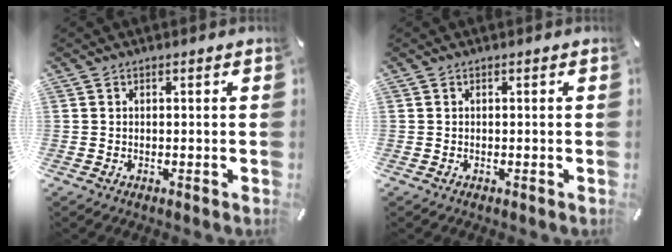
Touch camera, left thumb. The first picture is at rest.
{"total": 0.0}